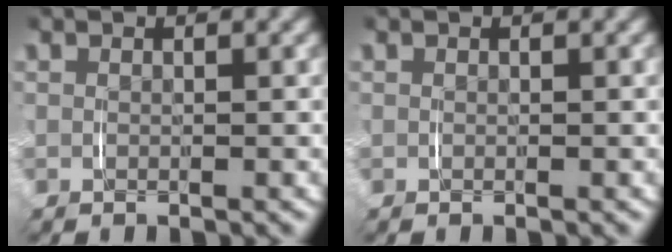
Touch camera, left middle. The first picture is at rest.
{"total": 0.0}